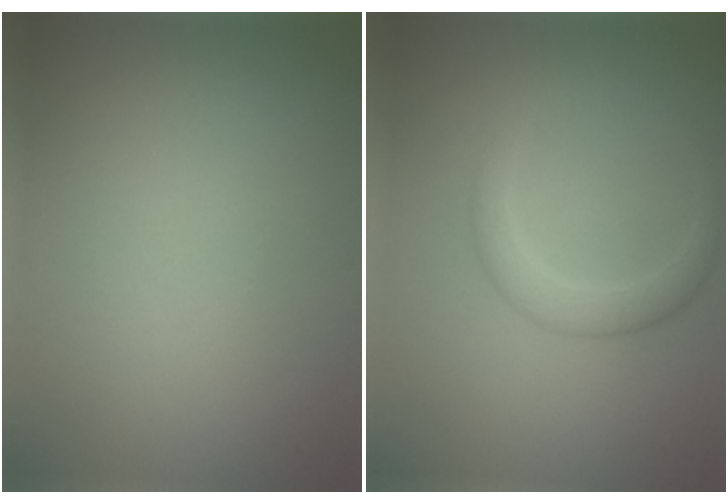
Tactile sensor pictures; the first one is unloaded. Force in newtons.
{"total": 2.4, "press": 2.4, "slide": 0.1}